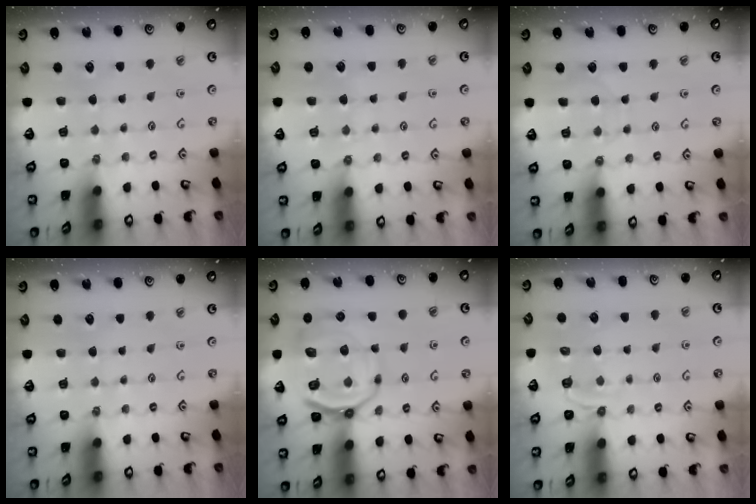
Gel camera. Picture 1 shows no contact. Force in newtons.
{"total": 6.3, "press": 6.3, "slide": 0.7}
{"total": 3.1, "press": 3.1, "slide": 0.4}
{"total": 0.0}
{"total": 14.0, "press": 13.8, "slide": 2.3}
{"total": 3.5, "press": 3.0, "slide": 1.8}